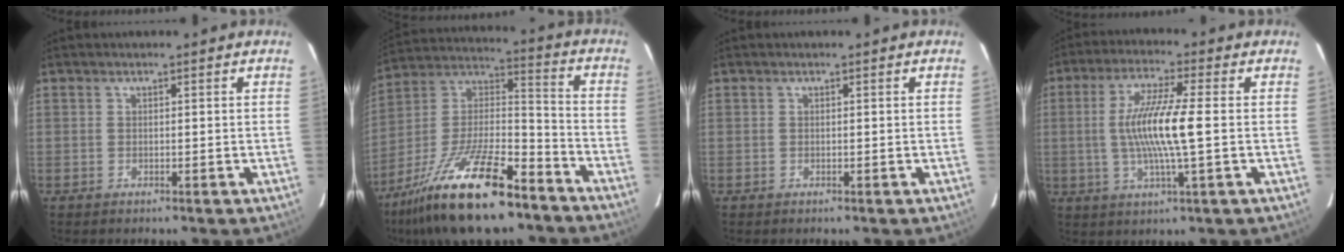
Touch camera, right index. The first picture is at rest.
{"total": 24.1, "force": [-16.0, 7.9, 16.2], "torque": [-0.312, -0.012, -0.272]}
{"total": 0.0}
{"total": 11.0, "force": [-0.4, 0.4, 11.0], "torque": [-0.211, -0.003, -0.007]}